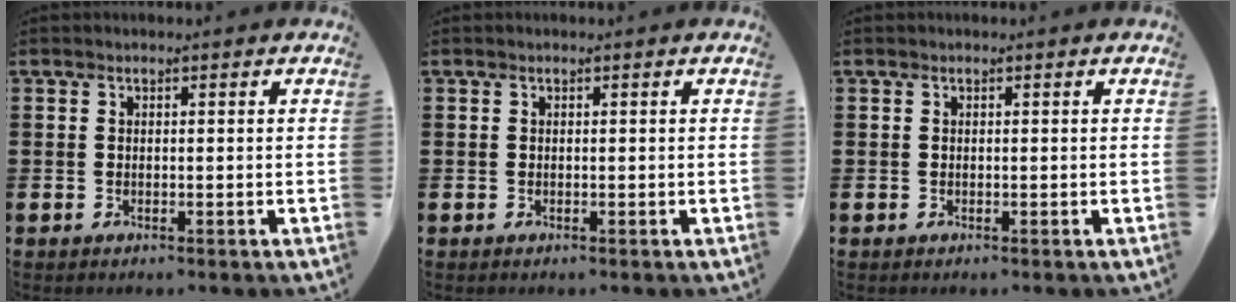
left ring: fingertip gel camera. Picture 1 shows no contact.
{"total": 0.0}
{"total": 0.0}